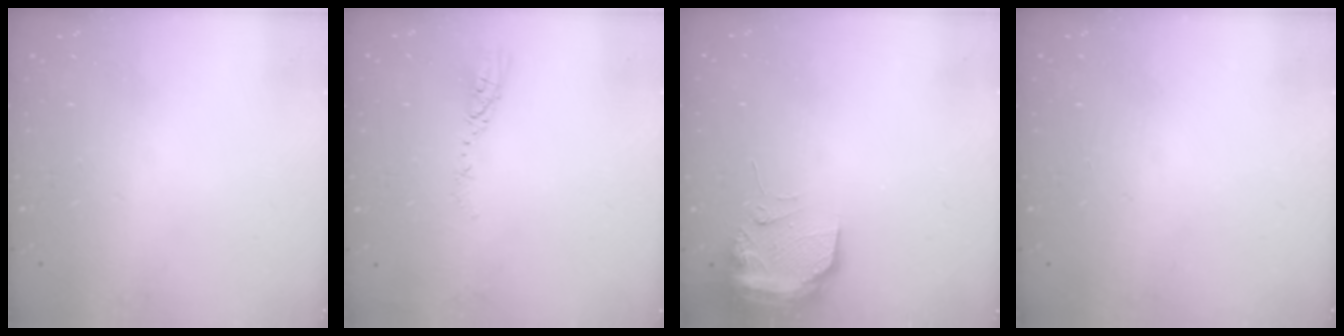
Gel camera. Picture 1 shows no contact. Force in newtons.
{"total": 4.2, "press": 4.2, "slide": 0.4}
{"total": 10.3, "press": 10.2, "slide": 1.4}
{"total": 0.0}